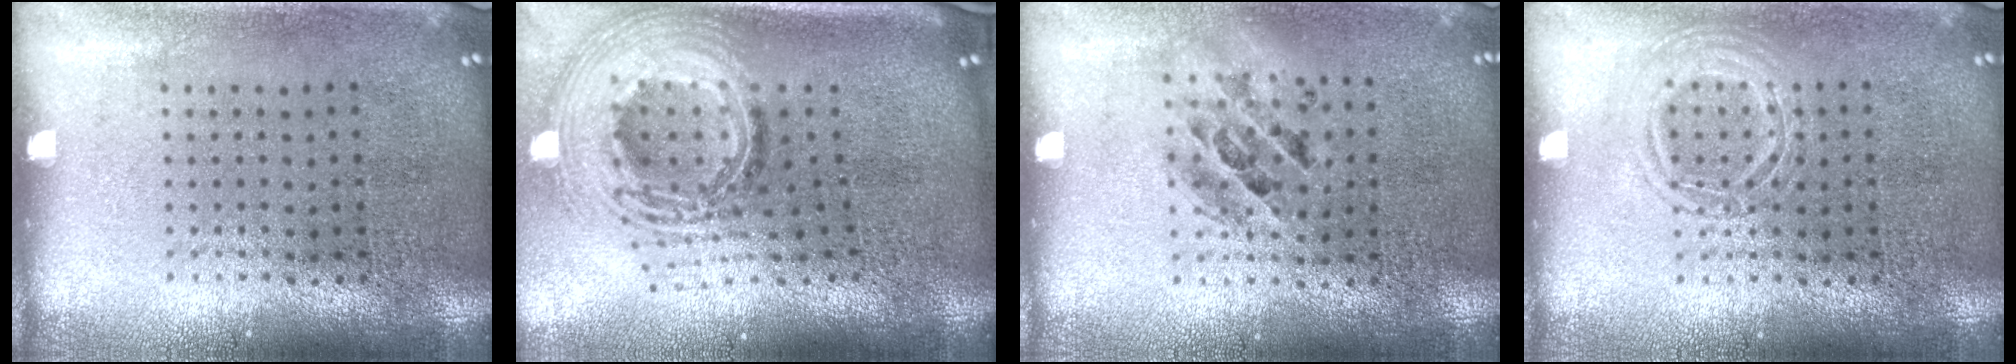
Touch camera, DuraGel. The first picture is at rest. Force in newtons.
{"total": 3.0, "press": 2.0, "slide": 2.2}
{"total": 1.3, "press": 1.2, "slide": 0.5}
{"total": 1.9, "press": 1.9, "slide": 0.2}